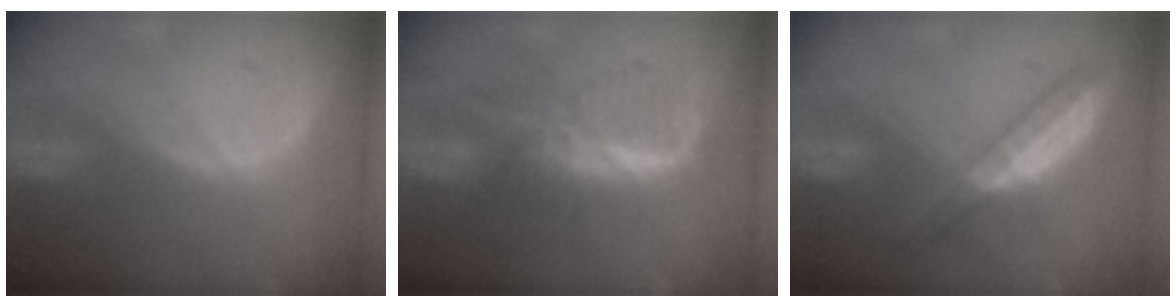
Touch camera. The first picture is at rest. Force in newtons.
{"total": 5.9, "press": 5.9, "slide": 0.8}
{"total": 6.2, "press": 5.4, "slide": 3.1}